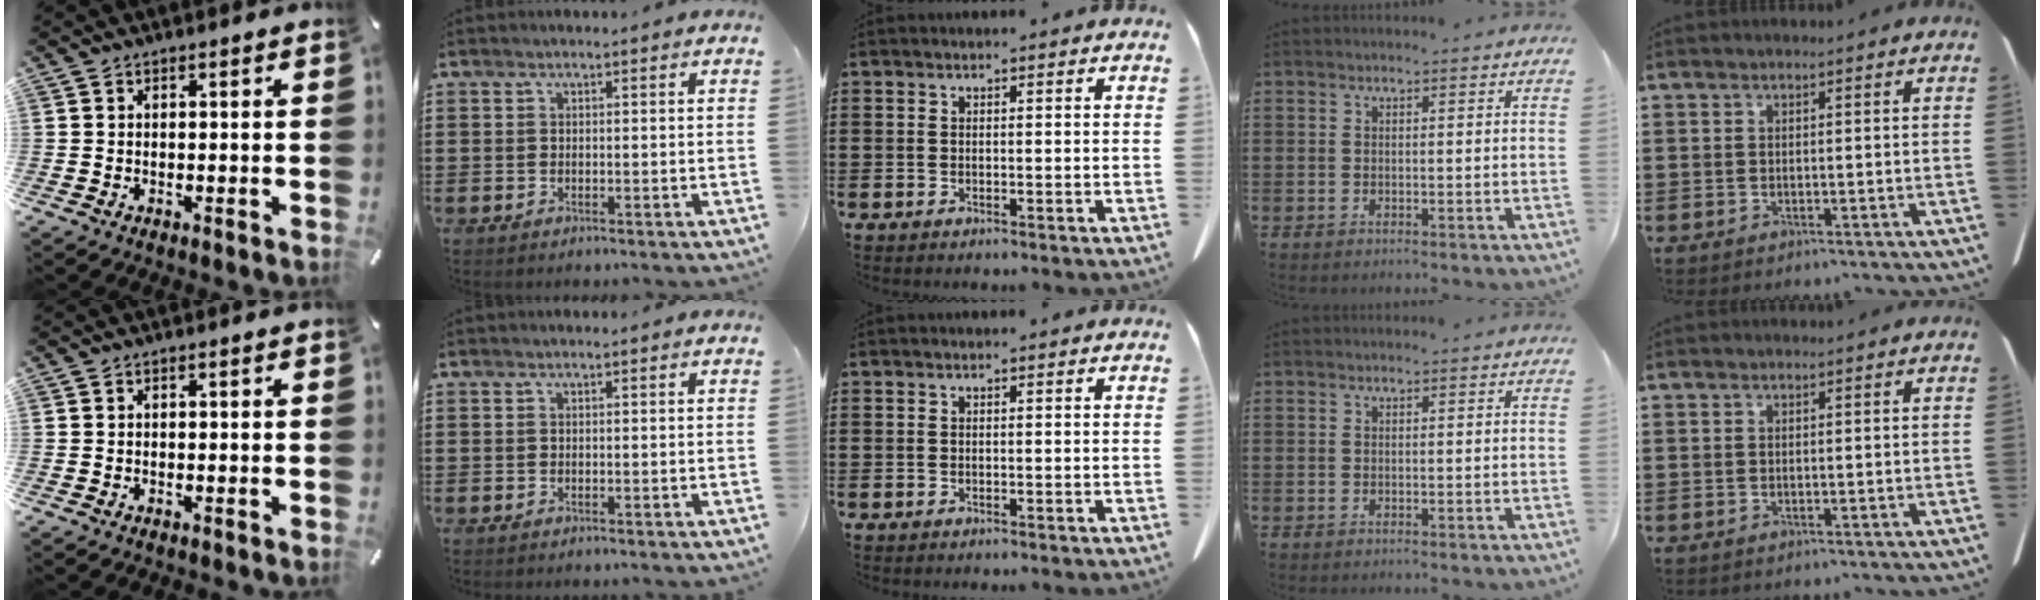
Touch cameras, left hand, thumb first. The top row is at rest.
{}